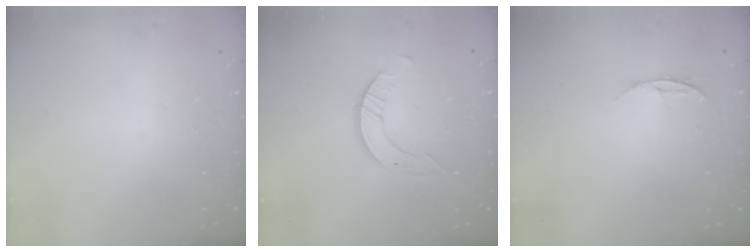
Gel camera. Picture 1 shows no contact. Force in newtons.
{"total": 2.4, "press": 2.4, "slide": 0.3}
{"total": 4.4, "press": 4.4, "slide": 0.5}